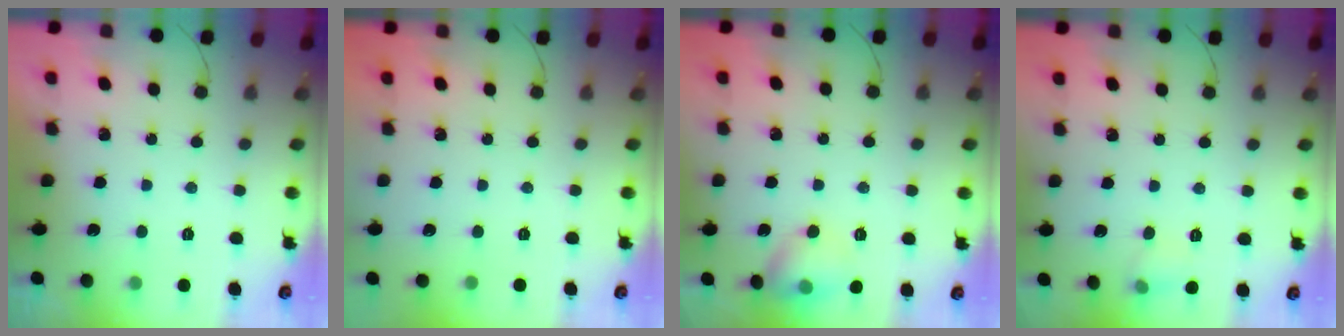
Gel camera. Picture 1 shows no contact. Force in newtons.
{"total": 0.0}
{"total": 9.3, "press": 9.1, "slide": 1.9}
{"total": 5.9, "press": 5.7, "slide": 1.7}